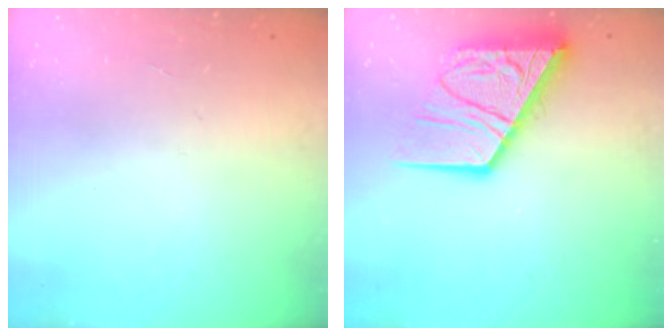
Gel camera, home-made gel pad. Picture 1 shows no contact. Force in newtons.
{"total": 16.9, "press": 16.8, "slide": 1.8}